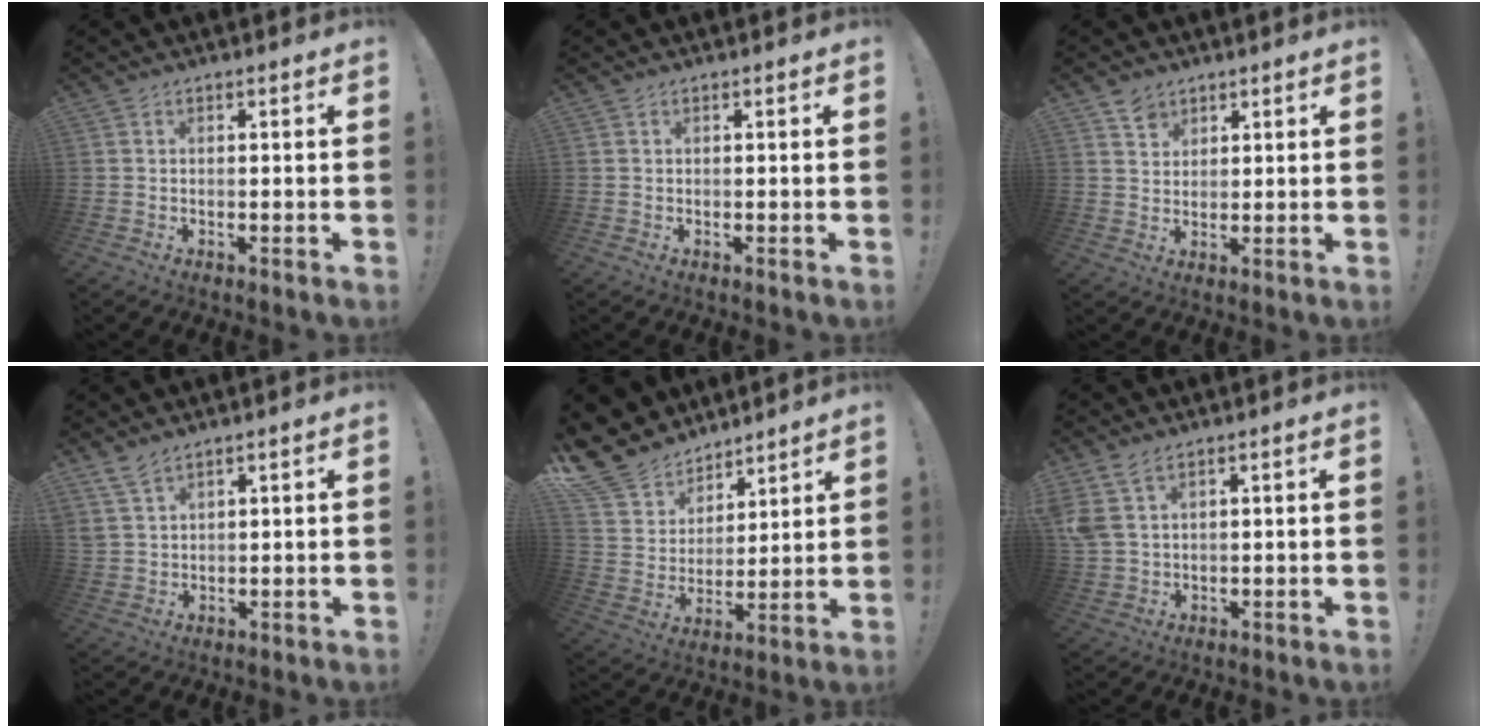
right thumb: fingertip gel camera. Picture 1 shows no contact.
{"total": 0.0}
{"total": 4.5, "force": [3.4, 2.9, 0.6], "torque": [-0.005, -0.022, 0.063]}
{"total": 5.4, "force": [4.4, 1.9, 2.4], "torque": [-0.050, -0.020, 0.086]}
{"total": 14.2, "force": [10.4, 9.1, 3.0], "torque": [-0.073, -0.080, 0.210]}
{"total": 6.5, "force": [4.1, 3.2, 3.8], "torque": [-0.071, -0.011, 0.083]}